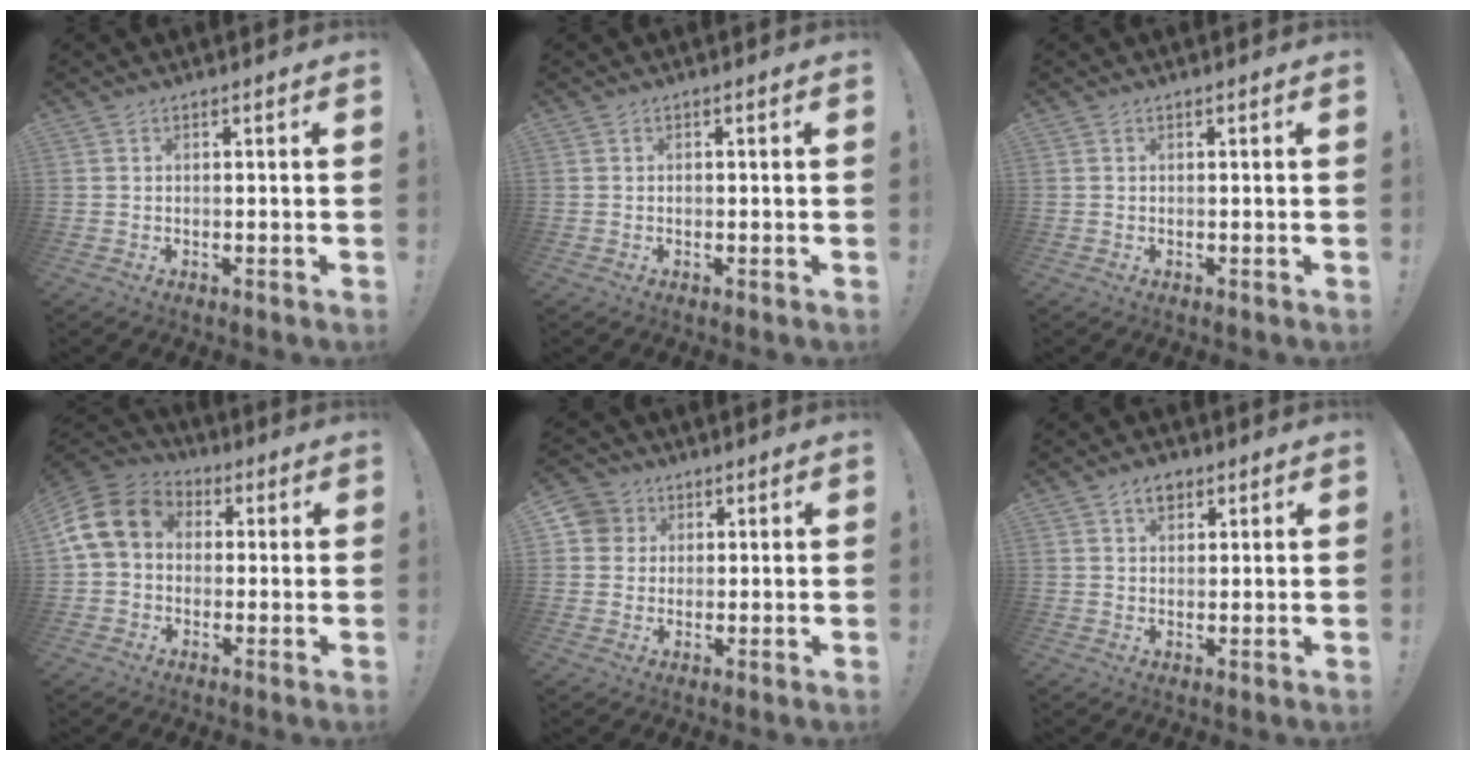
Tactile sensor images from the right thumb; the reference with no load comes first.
{"total": 0.6, "force": [-0.3, 0.5, 0.1], "torque": [0.006, 0.000, -0.008]}
{"total": 0.0}
{"total": 13.8, "force": [1.6, 11.0, 8.1], "torque": [-0.142, 0.016, 0.036]}
{"total": 5.7, "force": [1.6, 5.3, 1.1], "torque": [-0.015, -0.003, 0.032]}
{"total": 4.6, "force": [2.5, 3.0, 2.4], "torque": [-0.037, -0.001, 0.046]}